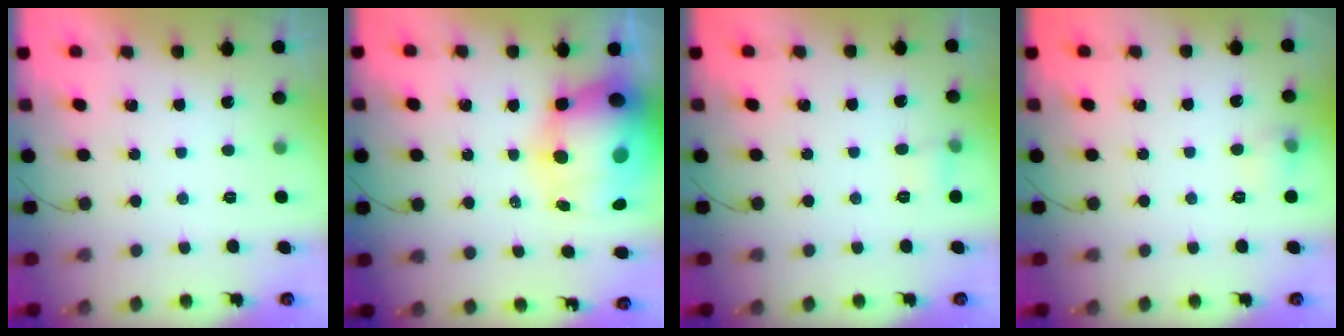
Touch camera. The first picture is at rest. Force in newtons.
{"total": 23.8, "press": 23.1, "slide": 5.7}
{"total": 4.9, "press": 4.7, "slide": 1.5}
{"total": 5.3, "press": 5.1, "slide": 1.5}